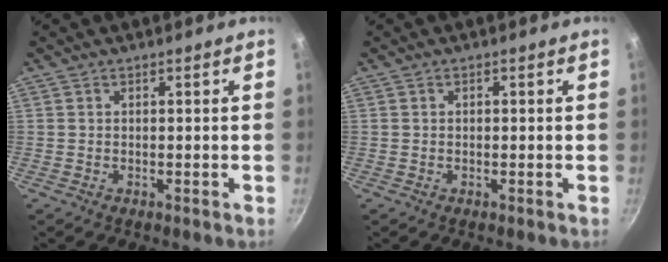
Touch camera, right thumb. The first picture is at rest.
{"total": 0.6, "force": [0.1, 0.4, 0.3], "torque": [-0.004, 0.004, 0.001]}